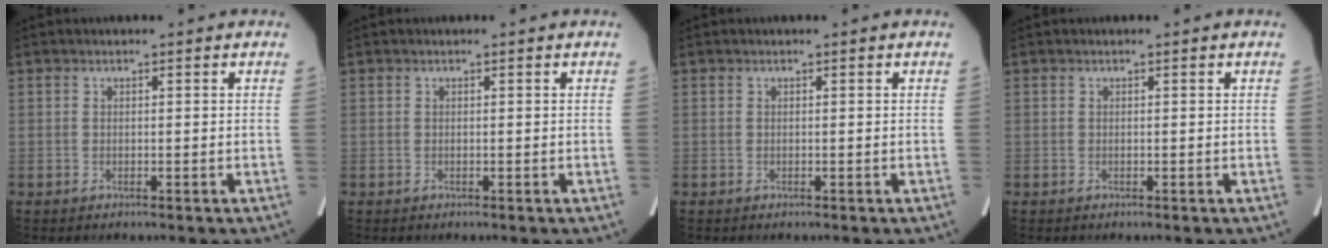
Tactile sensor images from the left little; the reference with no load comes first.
{"total": 0.0}
{"total": 0.0}
{"total": 0.0}